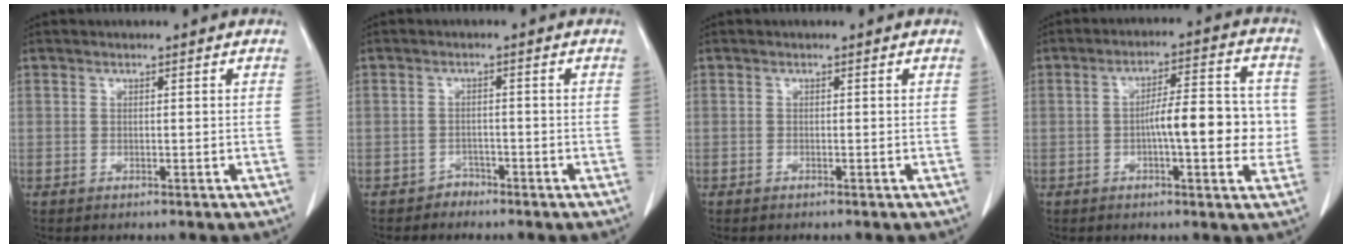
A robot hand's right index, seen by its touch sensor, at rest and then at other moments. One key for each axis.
{"total": 1.7, "fx": -1.4, "fy": 0.9, "fz": -0.2, "tx": 0.004, "ty": 0.004, "tz": -0.025}
{"total": 0.0}
{"total": 10.3, "fx": -1.0, "fy": 2.6, "fz": 9.9, "tx": -0.147, "ty": 0.022, "tz": -0.015}